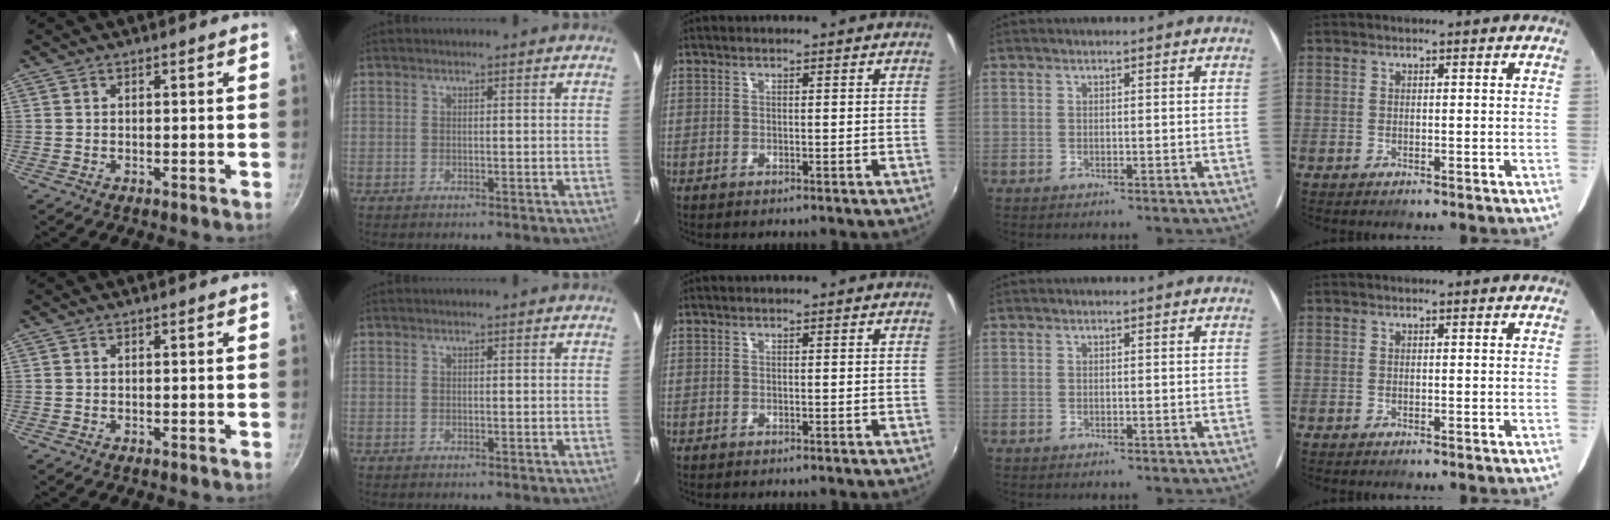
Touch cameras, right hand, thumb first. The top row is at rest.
{}